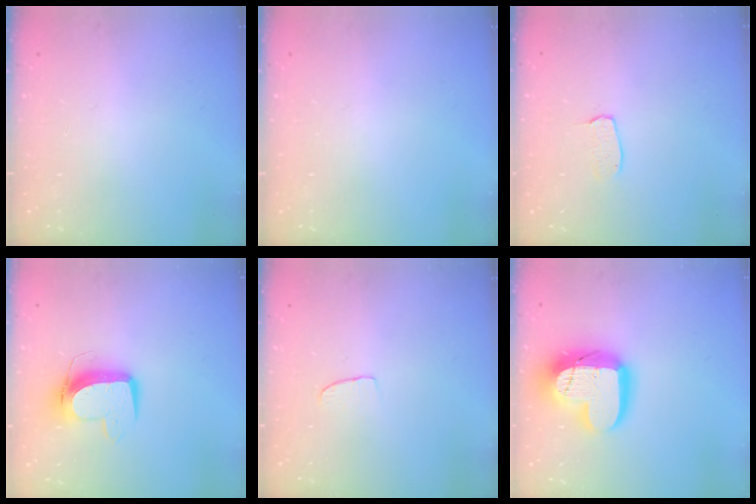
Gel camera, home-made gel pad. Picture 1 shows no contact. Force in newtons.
{"total": 0.0}
{"total": 4.0, "press": 4.0, "slide": 0.2}
{"total": 11.1, "press": 11.0, "slide": 1.0}
{"total": 3.1, "press": 3.1, "slide": 0.2}
{"total": 20.6, "press": 20.6, "slide": 1.5}